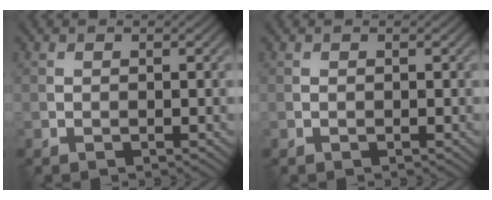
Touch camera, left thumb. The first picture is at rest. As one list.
[{"total": 0.0}]